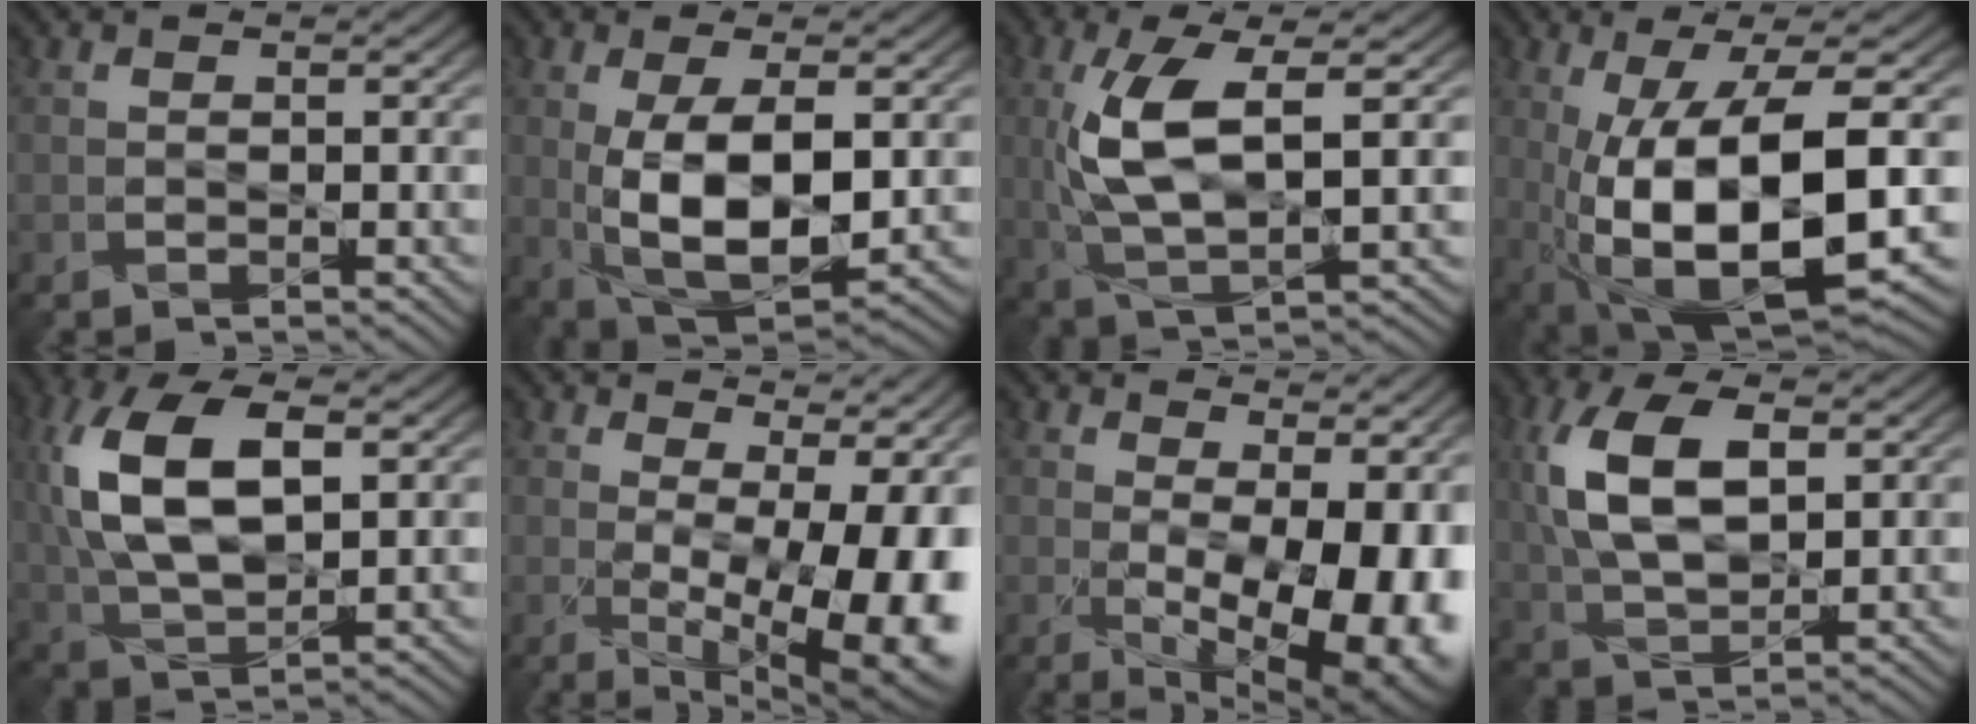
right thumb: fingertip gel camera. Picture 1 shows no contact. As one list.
[{"total": 10.4, "force": [-0.1, 4.7, 9.3], "torque": [-0.182, -0.011, 0.007]}, {"total": 9.8, "force": [1.6, 3.5, 9.0], "torque": [-0.196, 0.001, 0.030]}, {"total": 14.9, "force": [-1.8, 5.1, 13.9], "torque": [-0.259, -0.003, -0.020]}, {"total": 12.7, "force": [2.7, 6.3, 10.6], "torque": [-0.238, 0.011, 0.046]}, {"total": 16.1, "force": [0.8, 6.4, 14.7], "torque": [-0.164, 0.004, 0.028]}, {"total": 15.9, "force": [-0.8, 7.3, 14.1], "torque": [-0.171, -0.016, 0.017]}, {"total": 10.2, "force": [2.5, 5.2, 8.5], "torque": [-0.197, 0.009, 0.041]}]